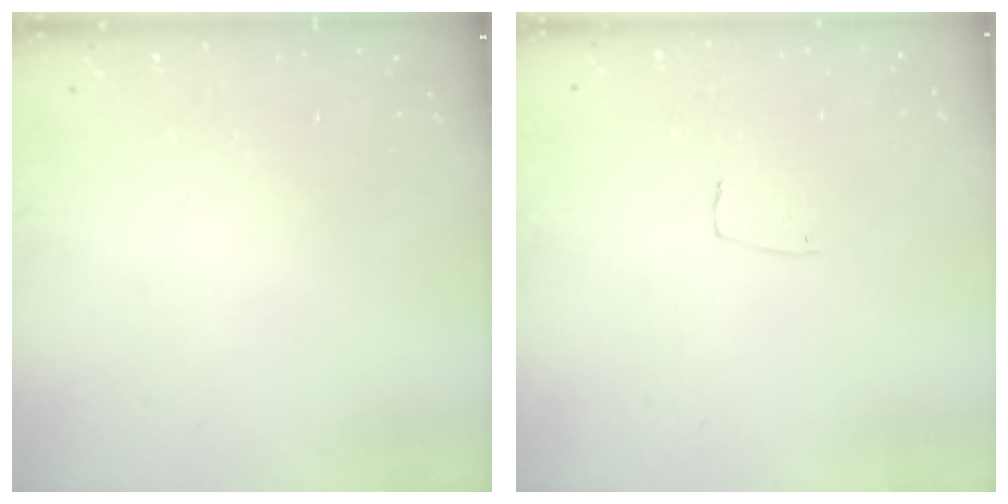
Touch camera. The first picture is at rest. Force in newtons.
{"total": 4.3, "press": 4.3, "slide": 0.2}